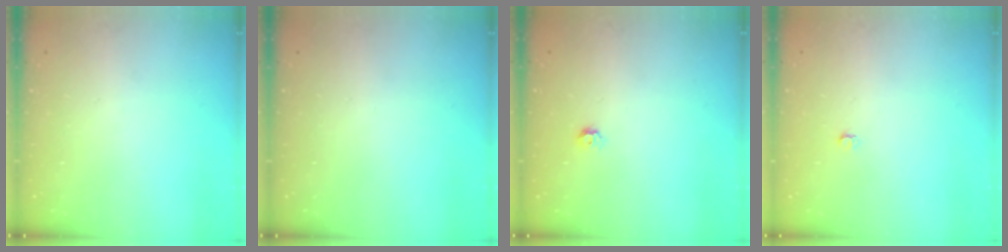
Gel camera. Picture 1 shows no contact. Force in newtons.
{"total": 0.0}
{"total": 4.6, "press": 4.6, "slide": 0.7}
{"total": 2.6, "press": 2.6, "slide": 0.4}